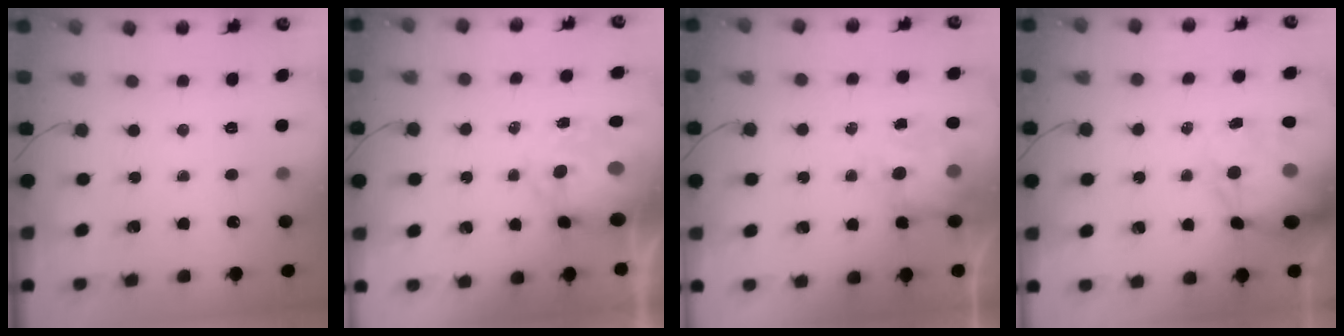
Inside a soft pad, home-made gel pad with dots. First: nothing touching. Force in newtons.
{"total": 10.2, "press": 9.9, "slide": 2.3}
{"total": 6.5, "press": 6.4, "slide": 1.2}
{"total": 14.3, "press": 14.0, "slide": 3.1}